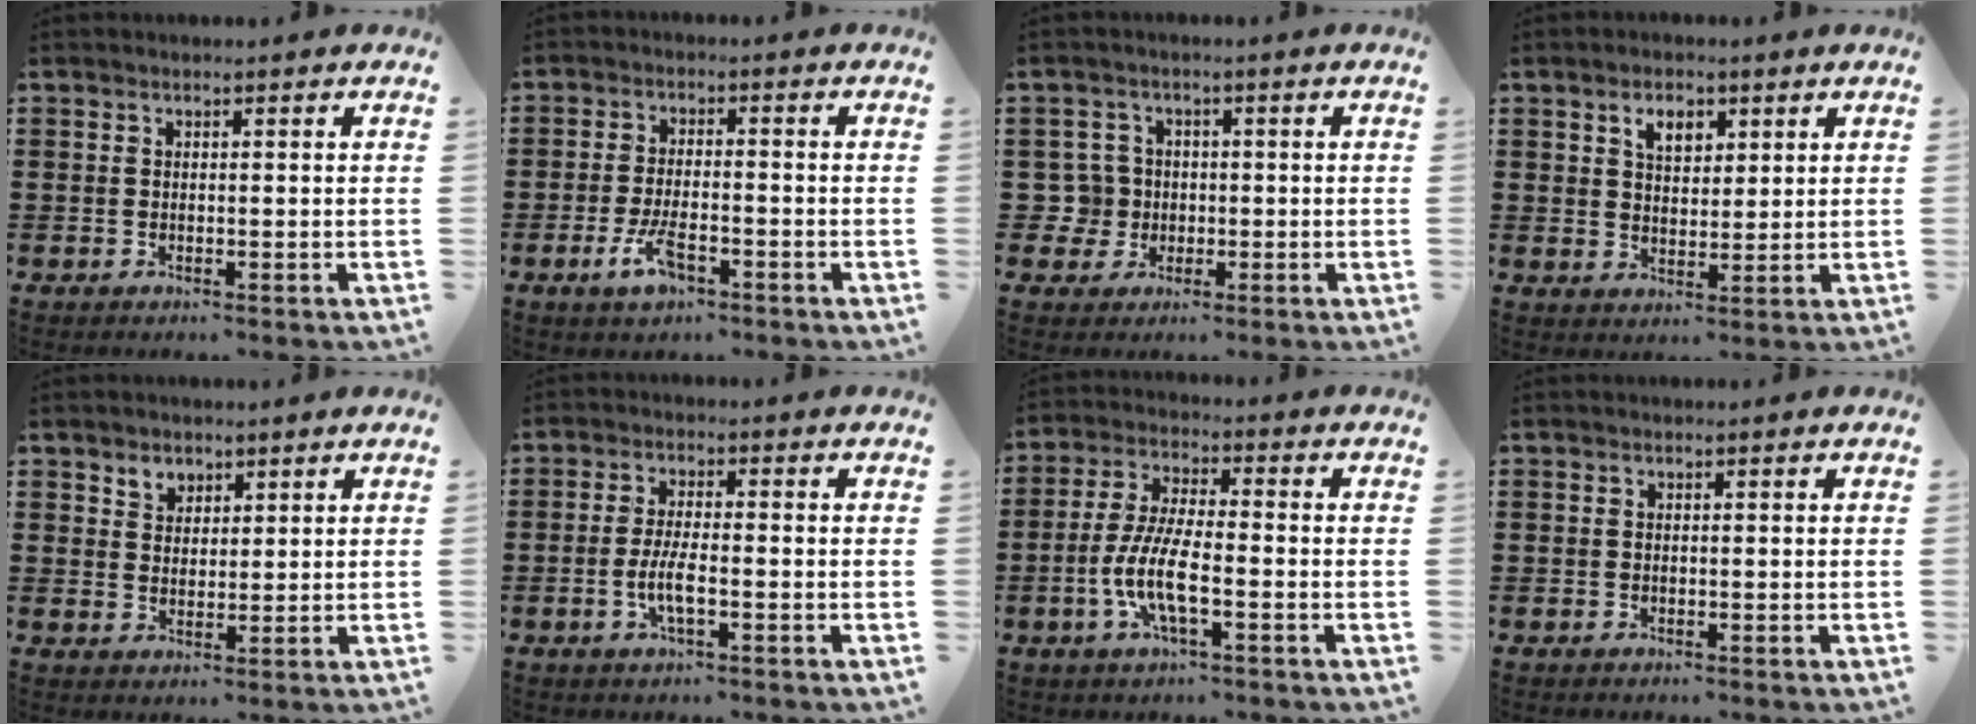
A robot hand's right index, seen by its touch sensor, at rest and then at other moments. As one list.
[{"total": 5.3, "force": [-2.4, 2.1, 4.3], "torque": [-0.097, -0.004, -0.049]}, {"total": 4.4, "force": [-0.5, 4.2, 1.1], "torque": [-0.046, 0.008, -0.013]}, {"total": 3.8, "force": [2.1, 2.4, 2.1], "torque": [-0.044, 0.007, 0.034]}, {"total": 3.0, "force": [2.1, 2.1, 0.2], "torque": [-0.015, 0.009, 0.039]}, {"total": 4.2, "force": [-1.5, 0.9, 3.8], "torque": [-0.078, -0.002, -0.031]}, {"total": 7.9, "force": [-2.9, 1.8, 7.1], "torque": [-0.158, -0.012, -0.059]}, {"total": 0.0}]